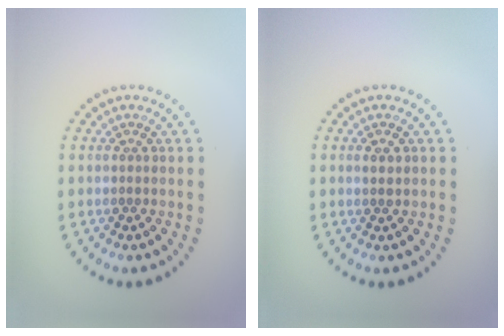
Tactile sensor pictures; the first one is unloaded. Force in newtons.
{"total": 1.0, "press": 1.0, "slide": 0.3}